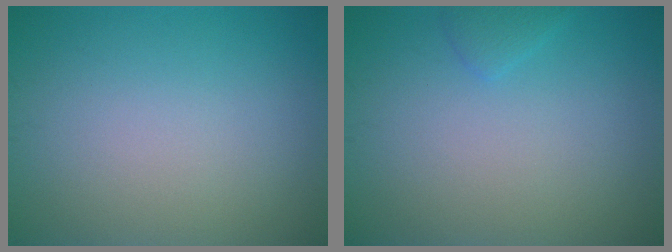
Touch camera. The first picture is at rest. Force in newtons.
{"total": 1.0, "press": 1.0, "slide": 0.2}